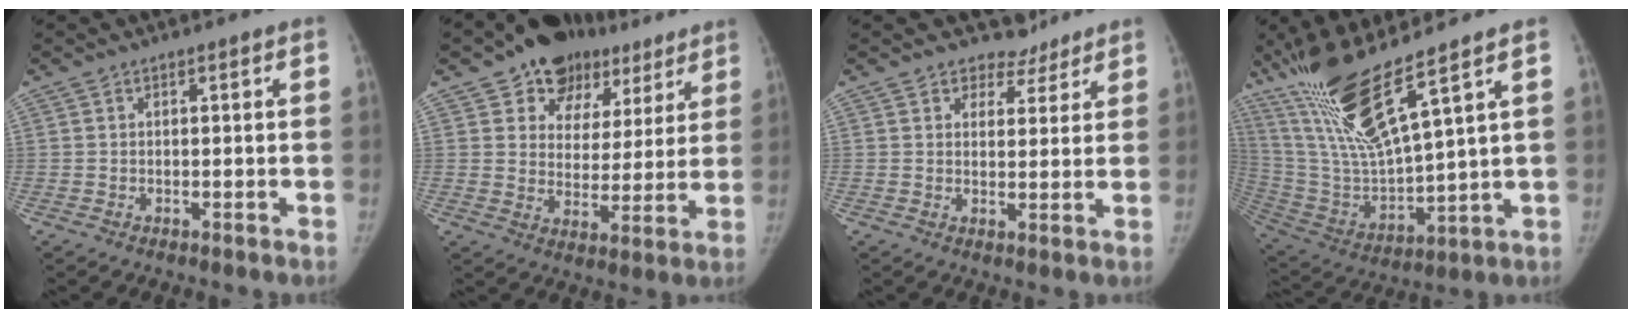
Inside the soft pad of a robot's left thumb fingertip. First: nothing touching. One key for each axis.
{"total": 15.2, "fx": 9.9, "fy": 10.8, "fz": 4.3, "tx": -0.011, "ty": -0.034, "tz": 0.137}
{"total": 4.5, "fx": 3.9, "fy": 2.3, "fz": -0.2, "tx": 0.030, "ty": -0.027, "tz": 0.055}
{"total": 17.6, "fx": 11.3, "fy": 1.5, "fz": 13.5, "tx": -0.272, "ty": -0.061, "tz": 0.228}